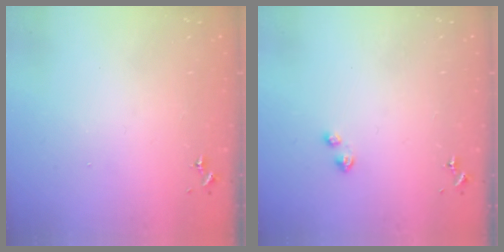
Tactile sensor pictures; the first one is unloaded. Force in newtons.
{"total": 3.4, "press": 3.4, "slide": 0.4}